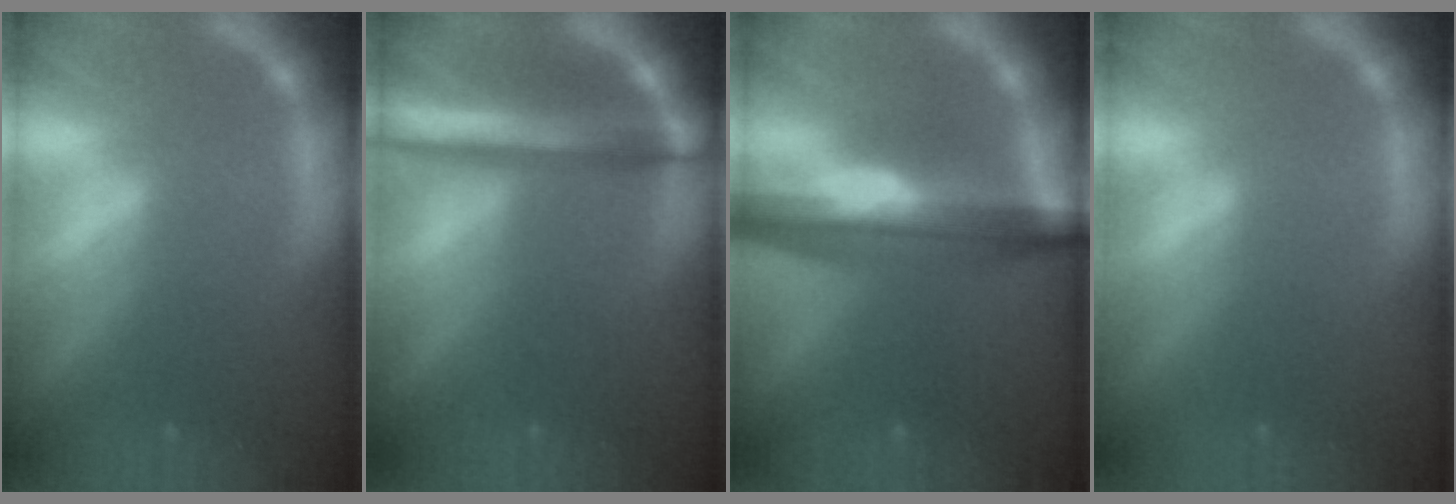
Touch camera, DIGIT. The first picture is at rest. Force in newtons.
{"total": 6.0}
{"total": 9.6}
{"total": 0.0}